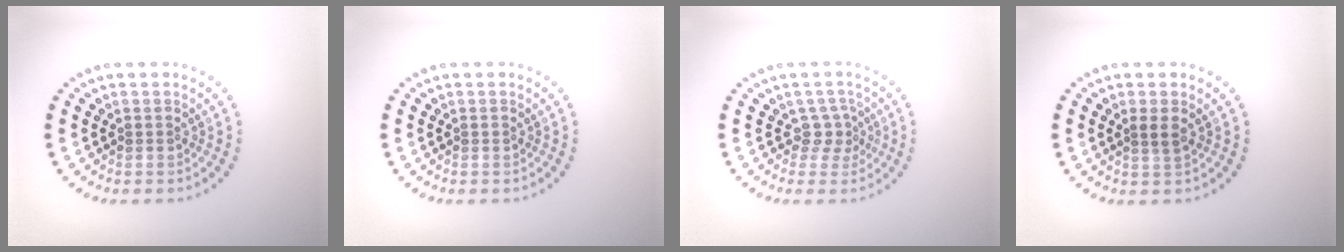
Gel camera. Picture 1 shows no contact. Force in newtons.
{"total": 0.0}
{"total": 1.8, "press": 1.2, "slide": 1.3}
{"total": 1.3, "press": 1.1, "slide": 0.6}